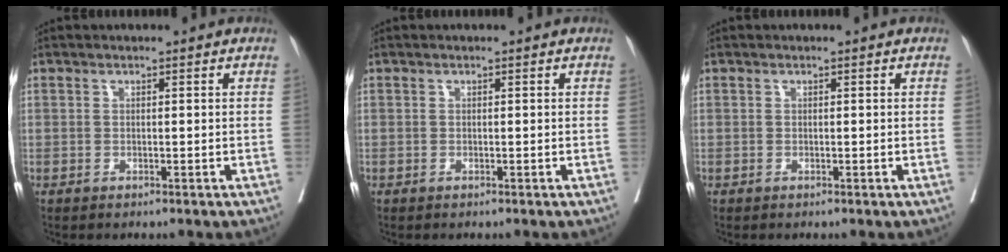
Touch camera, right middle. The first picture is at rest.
{"total": 0.0}
{"total": 0.0}